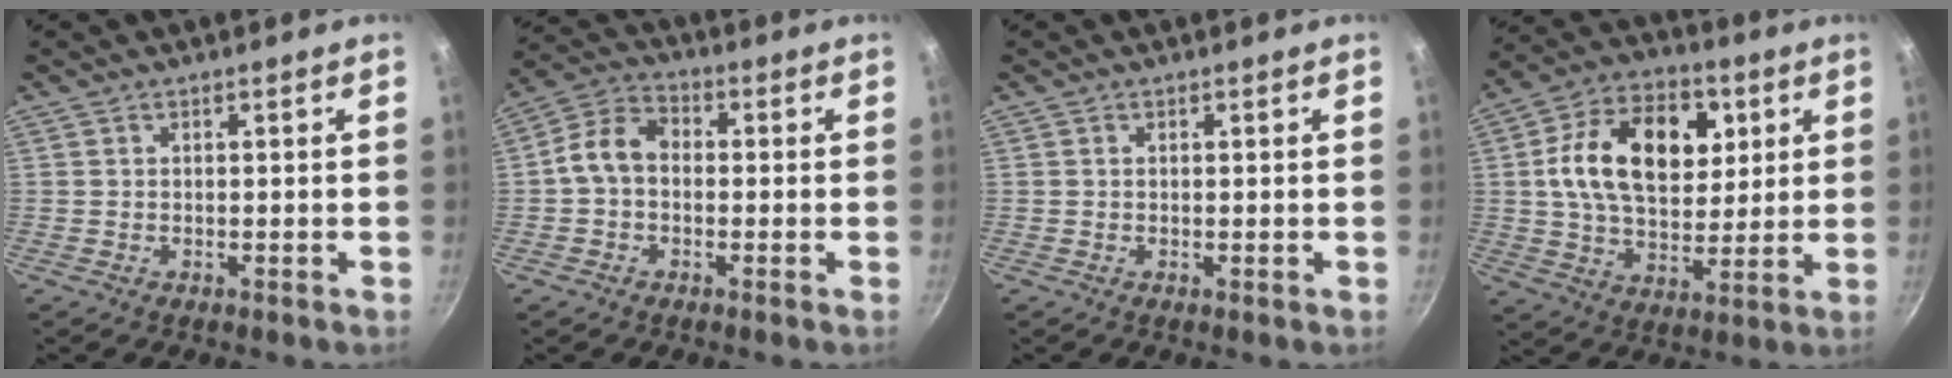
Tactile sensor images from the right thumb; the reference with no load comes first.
{"total": 7.9, "force": [-0.4, 5.8, 5.3], "torque": [-0.089, 0.027, -0.022]}
{"total": 0.0}
{"total": 19.3, "force": [4.5, 12.3, 14.2], "torque": [-0.211, 0.001, 0.077]}